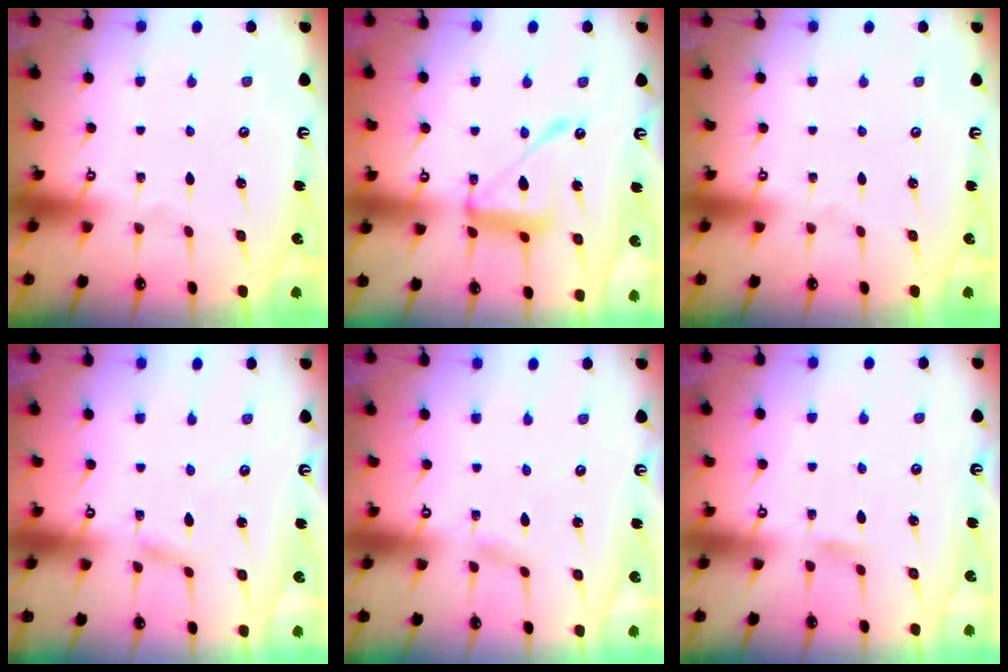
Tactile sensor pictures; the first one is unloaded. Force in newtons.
{"total": 16.9, "press": 16.8, "slide": 1.6}
{"total": 0.0}
{"total": 2.5, "press": 2.5, "slide": 0.2}
{"total": 2.4, "press": 2.3, "slide": 0.3}
{"total": 4.2, "press": 4.2, "slide": 0.3}